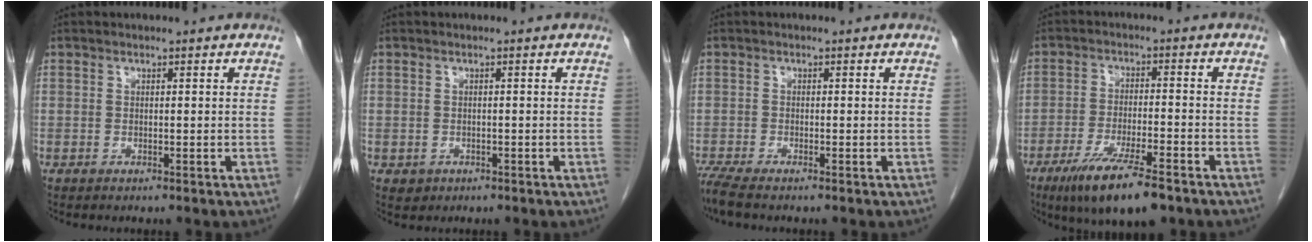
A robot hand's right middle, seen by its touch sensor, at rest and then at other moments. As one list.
[{"total": 1.3, "force": [-0.4, 1.2, 0.2], "torque": [-0.002, 0.004, -0.001]}, {"total": 2.6, "force": [-2.2, -0.1, 1.3], "torque": [-0.033, -0.009, -0.048]}, {"total": 11.3, "force": [-7.6, 1.8, 8.2], "torque": [-0.144, -0.025, -0.125]}]